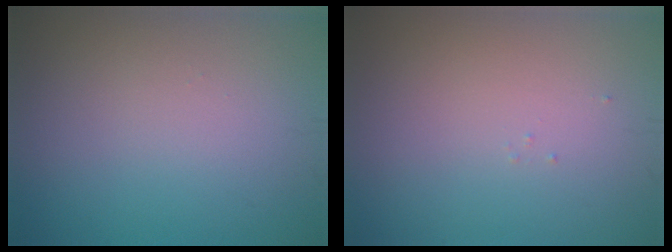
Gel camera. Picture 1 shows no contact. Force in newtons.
{"total": 0.0}